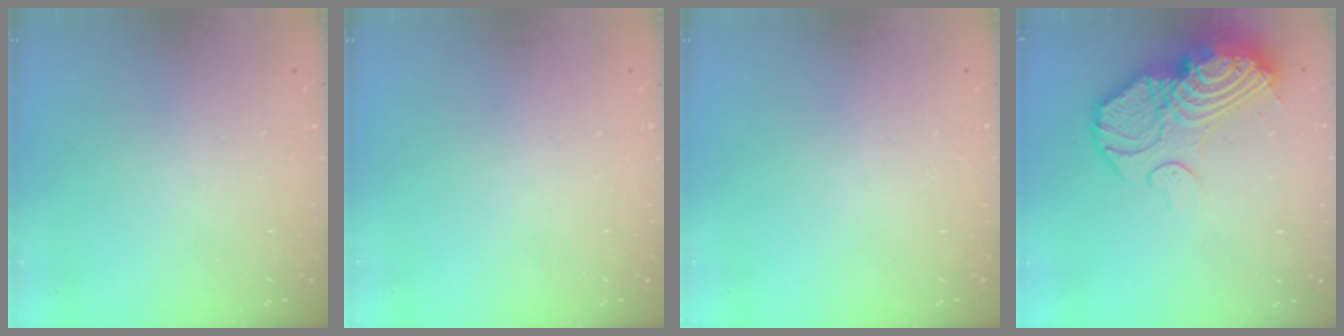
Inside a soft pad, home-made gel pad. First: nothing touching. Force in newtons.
{"total": 0.0}
{"total": 0.0}
{"total": 21.8, "press": 21.7, "slide": 2.0}